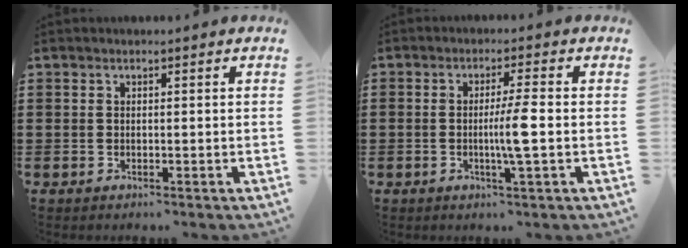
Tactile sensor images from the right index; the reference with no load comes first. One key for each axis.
{"total": 4.8, "fx": -0.6, "fy": -0.3, "fz": 4.7, "tx": -0.090, "ty": -0.008, "tz": -0.019}